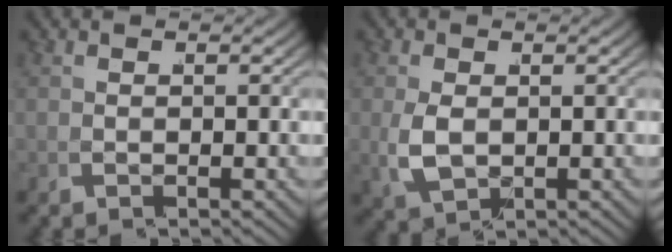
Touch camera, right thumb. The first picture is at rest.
{"total": 3.6, "force": [0.2, 2.5, 2.6], "torque": [-0.076, -0.014, 0.022]}